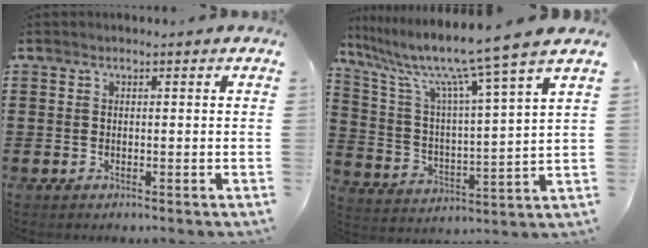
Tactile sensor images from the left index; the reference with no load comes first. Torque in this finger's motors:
{"motor_torque": [1.63, -0.51, 1.05, 0.21]}